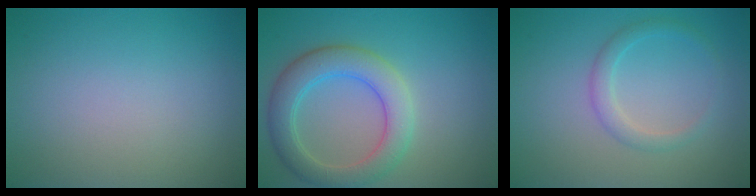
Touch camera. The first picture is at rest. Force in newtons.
{"total": 5.1, "press": 5.1, "slide": 0.4}
{"total": 1.8, "press": 1.8, "slide": 0.1}